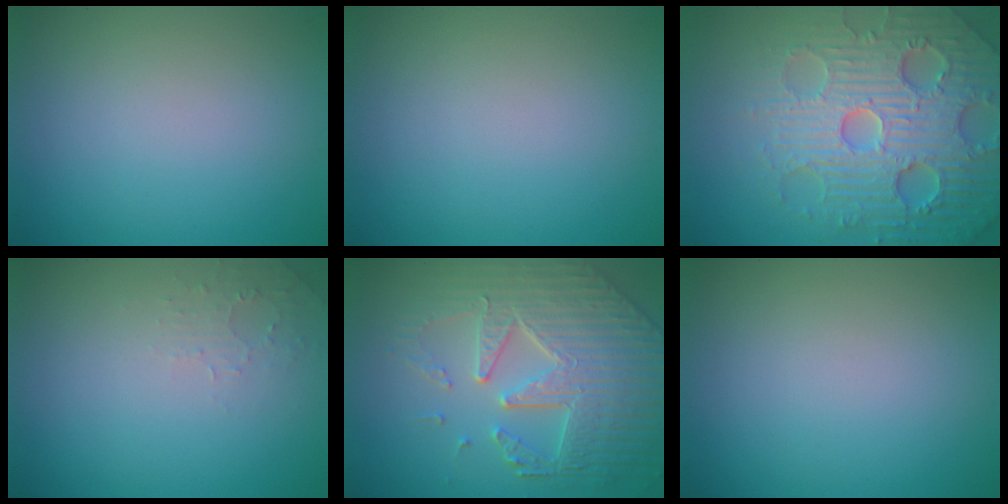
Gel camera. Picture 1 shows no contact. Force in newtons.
{"total": 0.0}
{"total": 7.9, "press": 7.7, "slide": 1.6}
{"total": 1.3, "press": 1.2, "slide": 0.3}
{"total": 7.8, "press": 5.9, "slide": 5.1}
{"total": 0.0}